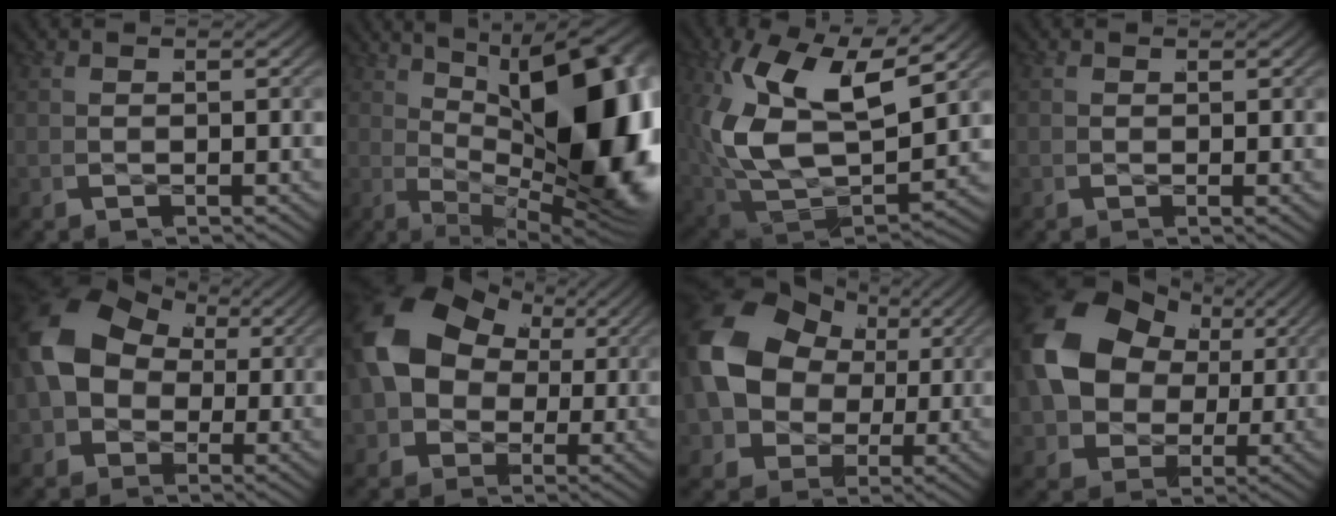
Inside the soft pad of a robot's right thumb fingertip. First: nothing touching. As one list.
[{"total": 21.5, "force": [0.3, 10.7, 18.7], "torque": [-0.259, -0.041, 0.034]}, {"total": 13.4, "force": [0.2, 8.4, 10.4], "torque": [-0.261, -0.058, 0.036]}, {"total": 1.0, "force": [0.0, 0.5, 0.8], "torque": [-0.009, -0.008, 0.007]}, {"total": 11.8, "force": [0.9, 9.6, 7.0], "torque": [-0.172, -0.033, 0.029]}, {"total": 13.2, "force": [1.1, 10.4, 8.0], "torque": [-0.194, -0.035, 0.034]}, {"total": 13.7, "force": [1.3, 10.5, 8.6], "torque": [-0.221, -0.044, 0.040]}, {"total": 14.1, "force": [1.8, 10.6, 9.2], "torque": [-0.230, -0.044, 0.050]}]